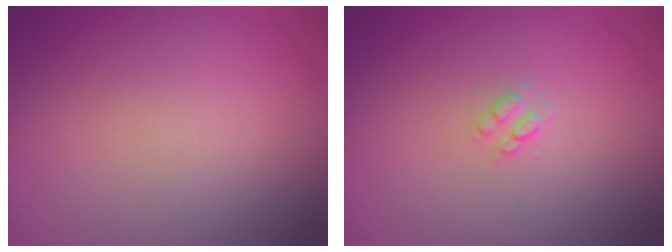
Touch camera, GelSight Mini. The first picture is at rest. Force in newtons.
{"total": 1.2, "press": 1.1, "slide": 0.3}